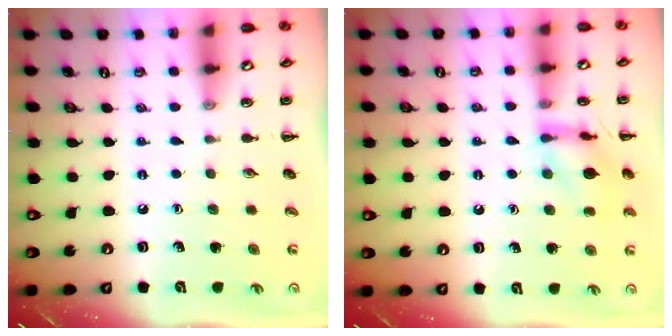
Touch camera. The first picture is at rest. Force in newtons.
{"total": 11.6, "press": 11.5, "slide": 0.9}